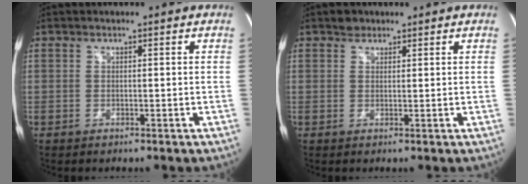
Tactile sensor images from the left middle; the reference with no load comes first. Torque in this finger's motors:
{"motor_torque": [0.15, -0.13, -0.06, 0.01]}